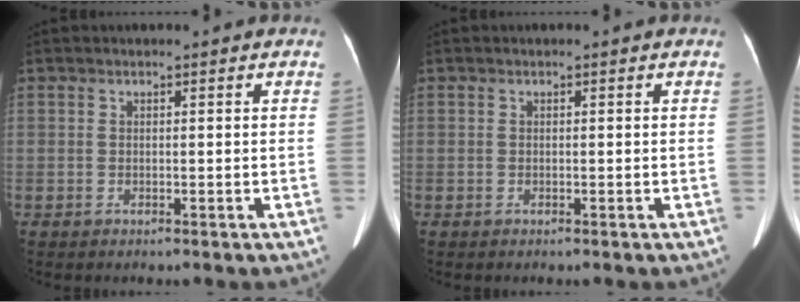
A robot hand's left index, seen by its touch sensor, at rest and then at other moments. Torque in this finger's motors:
{"motor_torque": [0.00, 0.00, 0.00, 0.00]}